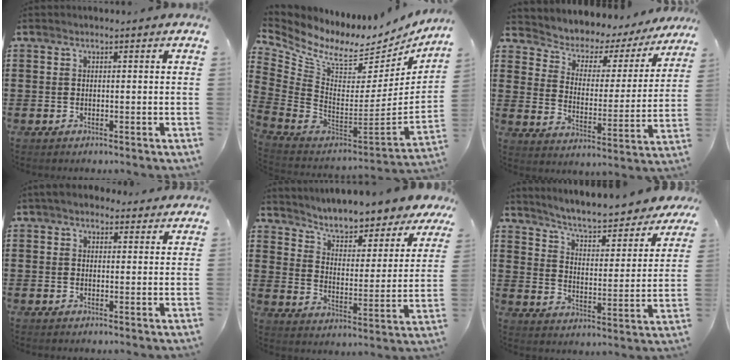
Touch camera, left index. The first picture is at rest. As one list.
[{"total": 7.0, "force": [5.6, 2.6, 3.2], "torque": [-0.102, -0.059, 0.094]}, {"total": 4.1, "force": [3.6, 1.8, 0.6], "torque": [-0.039, -0.035, 0.052]}, {"total": 3.0, "force": [2.5, 1.5, 0.7], "torque": [-0.022, 0.003, 0.046]}, {"total": 5.4, "force": [5.2, 0.5, 1.3], "torque": [-0.051, -0.044, 0.084]}, {"total": 5.5, "force": [5.2, 0.2, 1.7], "torque": [-0.056, -0.040, 0.084]}]